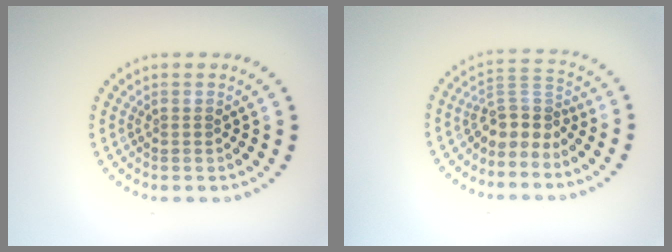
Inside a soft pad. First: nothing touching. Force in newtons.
{"total": 3.3, "press": 2.5, "slide": 2.2}